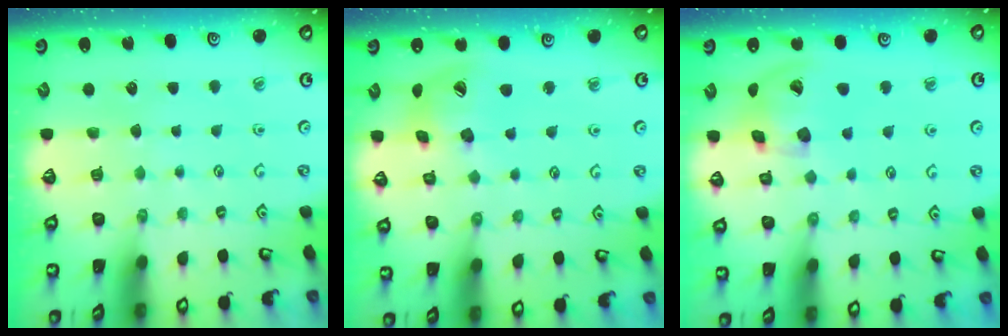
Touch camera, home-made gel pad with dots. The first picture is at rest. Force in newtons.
{"total": 15.5, "press": 15.4, "slide": 2.4}
{"total": 17.4, "press": 17.2, "slide": 2.6}